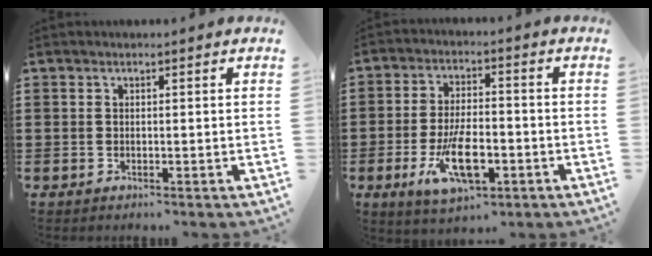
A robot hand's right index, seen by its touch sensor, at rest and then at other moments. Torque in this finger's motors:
{"motor_torque": [1.93, 0.20, 0.44, 0.14]}